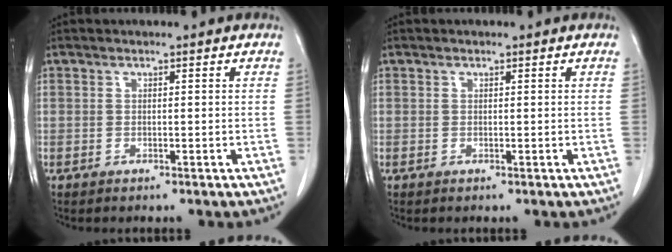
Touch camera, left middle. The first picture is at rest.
{"total": 0.0}